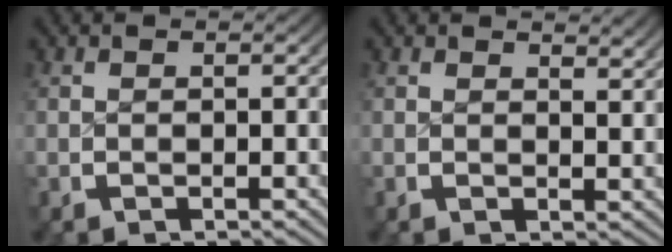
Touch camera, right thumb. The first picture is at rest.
{"total": 1.7, "force": [1.4, 0.2, 0.8], "torque": [-0.005, -0.004, 0.021]}